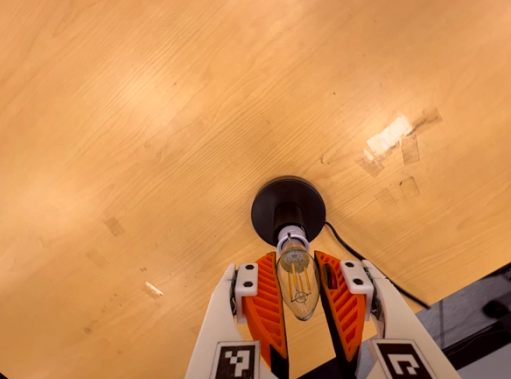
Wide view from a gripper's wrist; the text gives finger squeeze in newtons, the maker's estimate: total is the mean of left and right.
{"total": 10.1, "left": 9.2, "right": 11.0}